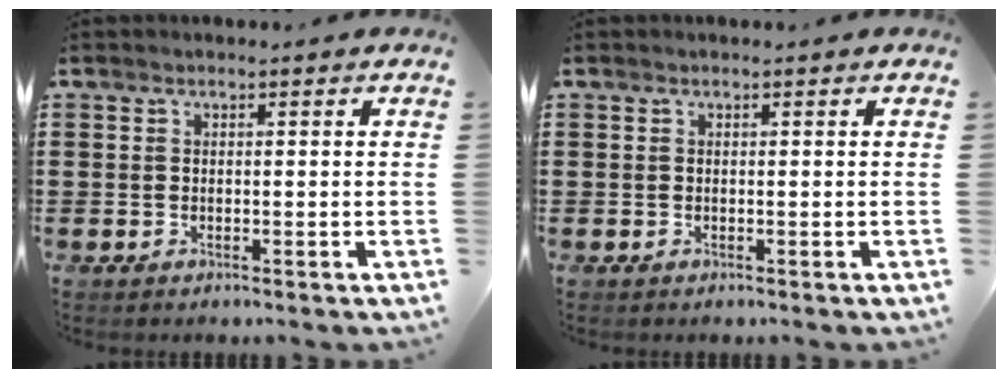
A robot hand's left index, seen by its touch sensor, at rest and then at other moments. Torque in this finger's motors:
{"motor_torque": [-0.03, -0.03, 0.00, 0.00]}